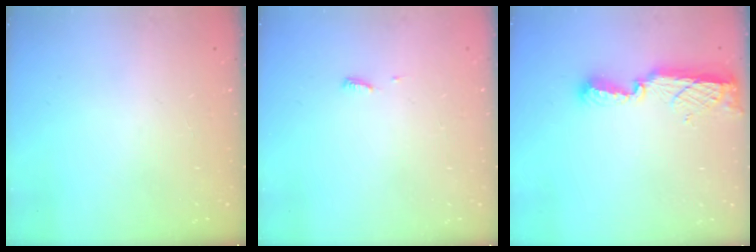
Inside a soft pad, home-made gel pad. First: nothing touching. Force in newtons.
{"total": 3.9, "press": 3.9, "slide": 0.5}
{"total": 8.5, "press": 8.4, "slide": 0.8}